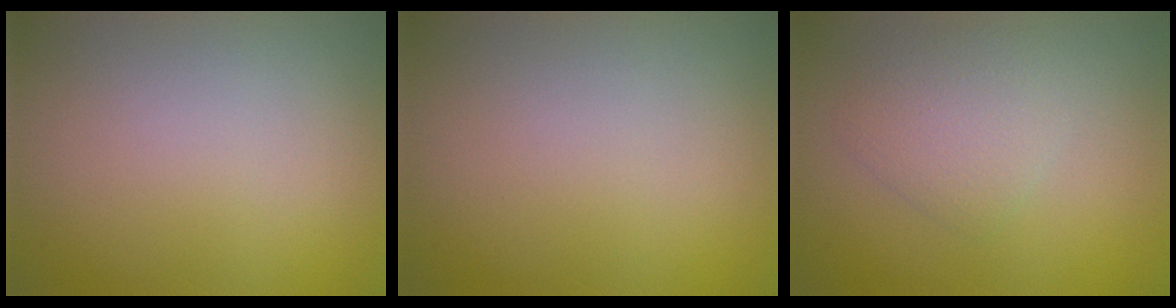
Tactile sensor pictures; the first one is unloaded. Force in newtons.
{"total": 0.0}
{"total": 2.8, "press": 2.8, "slide": 0.1}